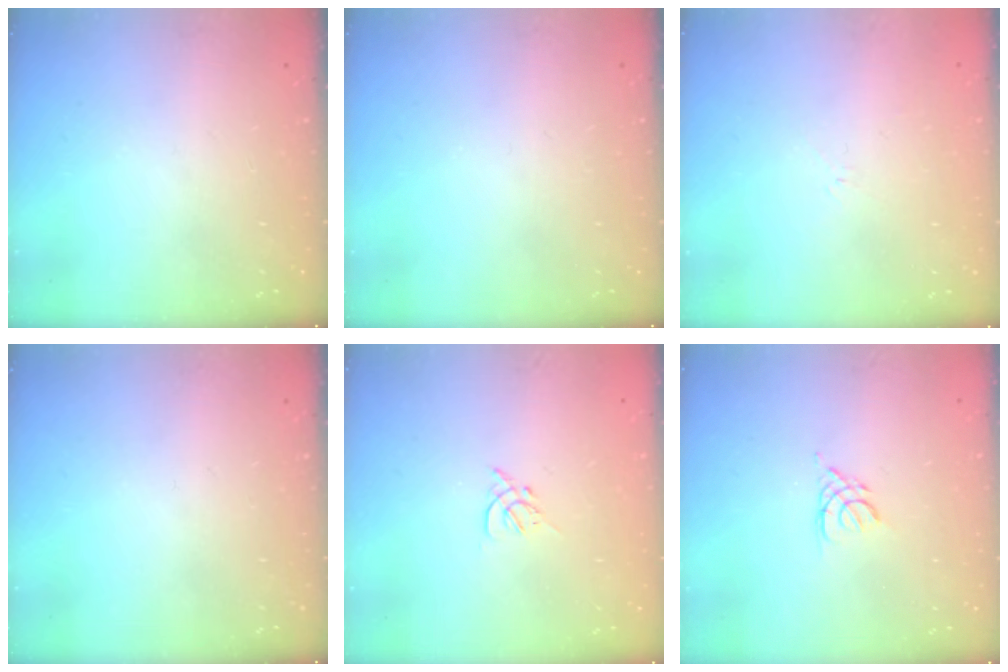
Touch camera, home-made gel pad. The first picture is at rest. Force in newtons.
{"total": 0.0}
{"total": 2.6, "press": 2.5, "slide": 0.6}
{"total": 0.0}
{"total": 2.7, "press": 2.6, "slide": 0.7}
{"total": 3.6, "press": 3.5, "slide": 0.7}